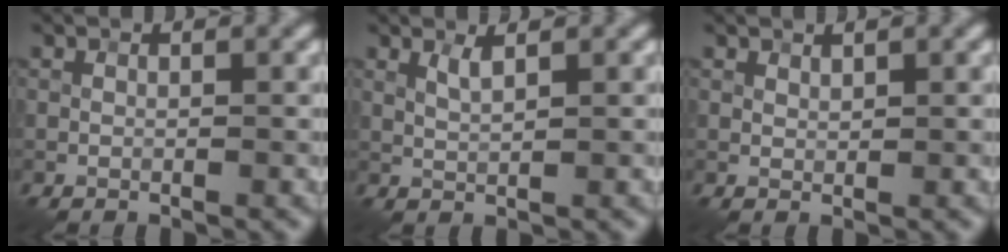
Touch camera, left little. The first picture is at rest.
{"total": 1.3, "force": [0.8, 0.2, 1.0], "torque": [-0.025, 0.001, 0.015]}
{"total": 0.7, "force": [0.7, 0.2, 0.1], "torque": [-0.004, 0.000, 0.014]}